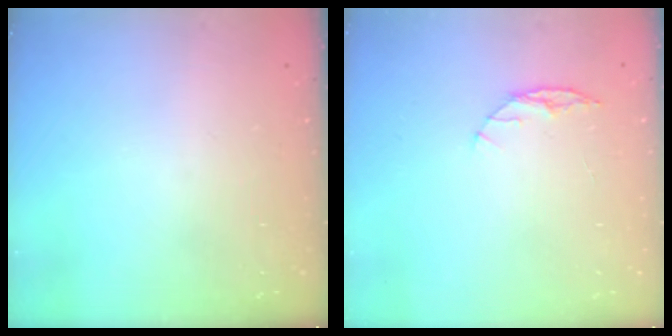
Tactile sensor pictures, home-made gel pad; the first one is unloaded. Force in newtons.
{"total": 5.6, "press": 5.5, "slide": 0.6}